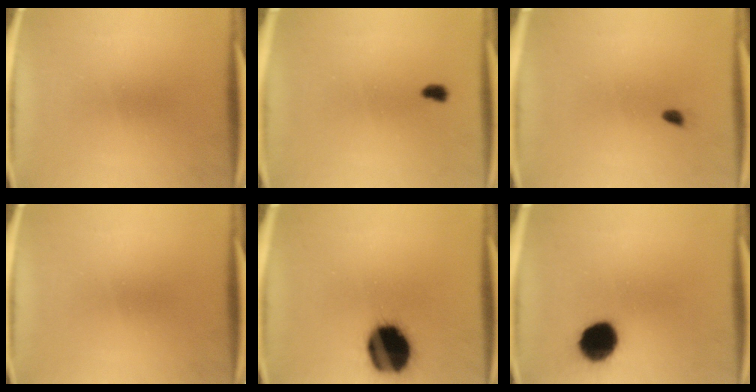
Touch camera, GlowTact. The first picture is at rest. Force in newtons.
{"total": 1.3}
{"total": 0.6}
{"total": 0.0}
{"total": 19.8}
{"total": 11.1}